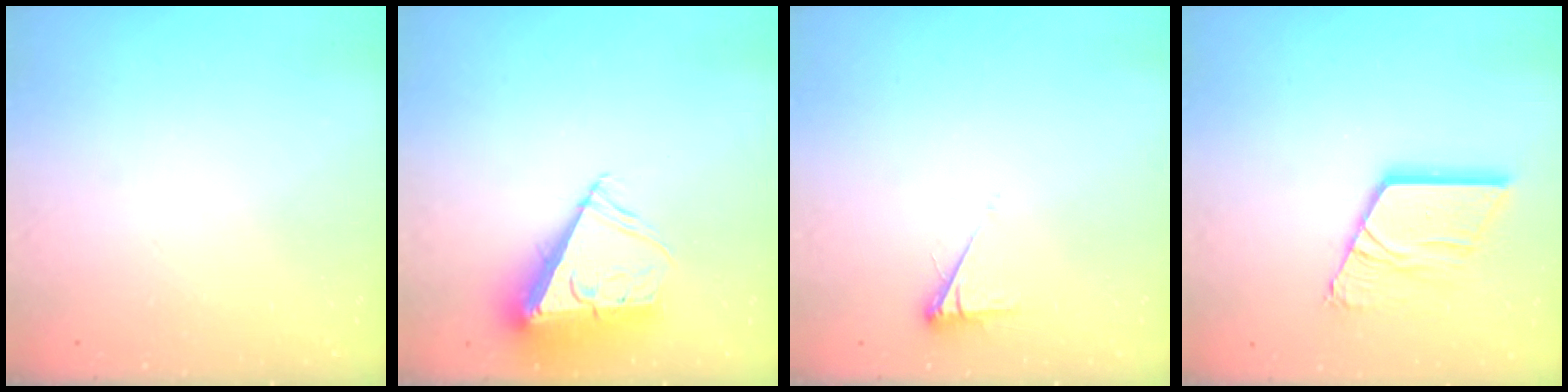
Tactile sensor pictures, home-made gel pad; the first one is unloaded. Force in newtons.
{"total": 9.9, "press": 9.9, "slide": 0.4}
{"total": 3.8, "press": 3.7, "slide": 0.6}
{"total": 13.5, "press": 13.4, "slide": 1.5}